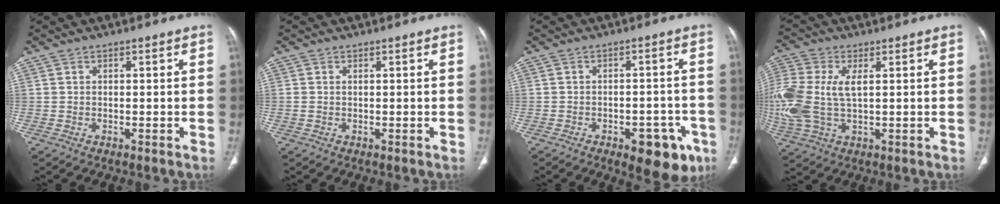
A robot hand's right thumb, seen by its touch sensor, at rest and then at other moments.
{"total": 0.7, "force": [0.1, 0.4, 0.5], "torque": [-0.021, 0.009, 0.007]}
{"total": 11.1, "force": [-5.6, 5.4, 7.9], "torque": [-0.067, 0.026, -0.064]}
{"total": 15.4, "force": [1.4, 8.6, 12.6], "torque": [-0.330, 0.004, 0.033]}